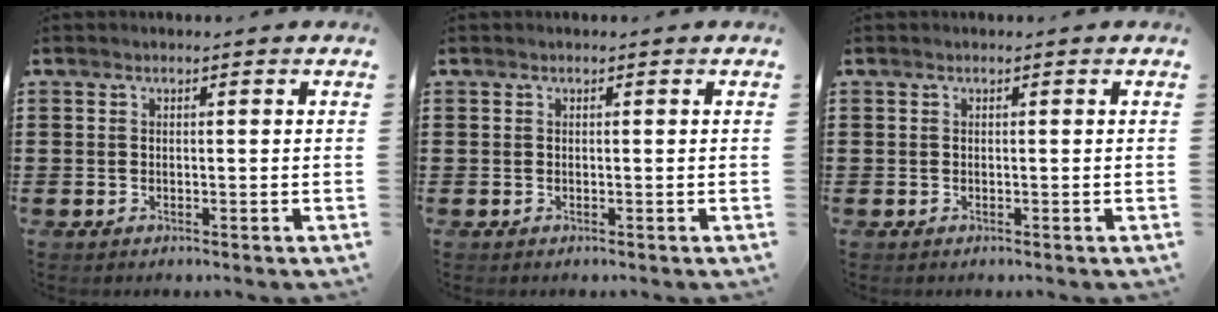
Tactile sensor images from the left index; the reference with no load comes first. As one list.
[{"total": 0.0}, {"total": 0.0}]